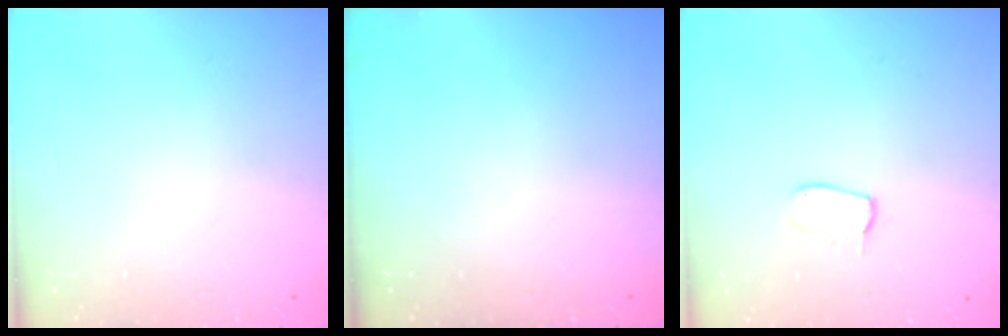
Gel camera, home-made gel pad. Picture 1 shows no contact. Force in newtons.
{"total": 0.0}
{"total": 4.8, "press": 4.8, "slide": 0.3}